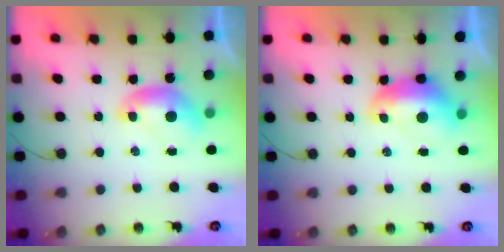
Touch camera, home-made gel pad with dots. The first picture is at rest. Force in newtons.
{"total": 2.8, "press": 2.7, "slide": 0.9}